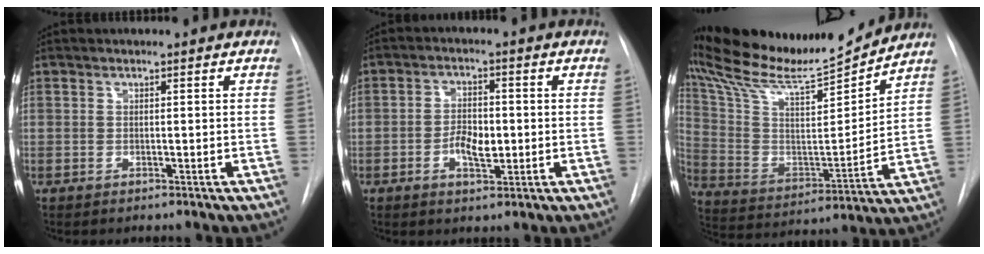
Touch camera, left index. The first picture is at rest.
{"total": 4.8, "force": [-1.1, 2.3, 4.1], "torque": [-0.073, 0.003, -0.018]}
{"total": 20.0, "force": [18.7, 1.3, 6.8], "torque": [-0.143, -0.026, 0.315]}